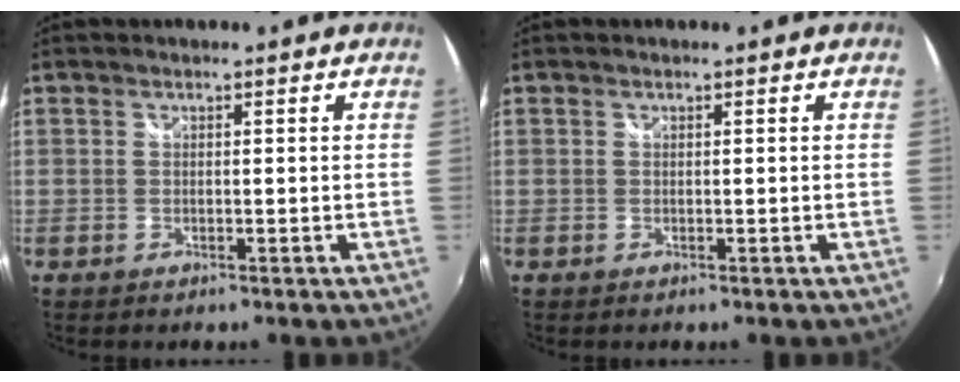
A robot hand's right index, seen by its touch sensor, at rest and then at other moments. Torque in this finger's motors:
{"motor_torque": [0.09, 0.03, 0.05, 0.01]}